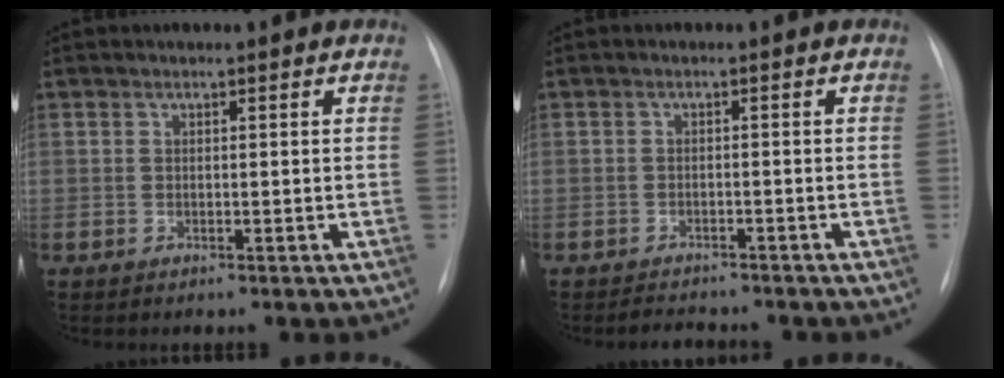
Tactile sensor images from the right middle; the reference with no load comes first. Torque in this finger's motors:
{"motor_torque": [-0.12, -0.23, -0.05, -0.04]}